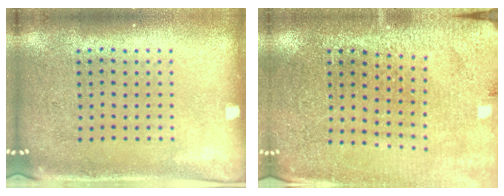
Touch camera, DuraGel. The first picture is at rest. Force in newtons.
{"total": 2.8, "press": 2.8, "slide": 0.1}